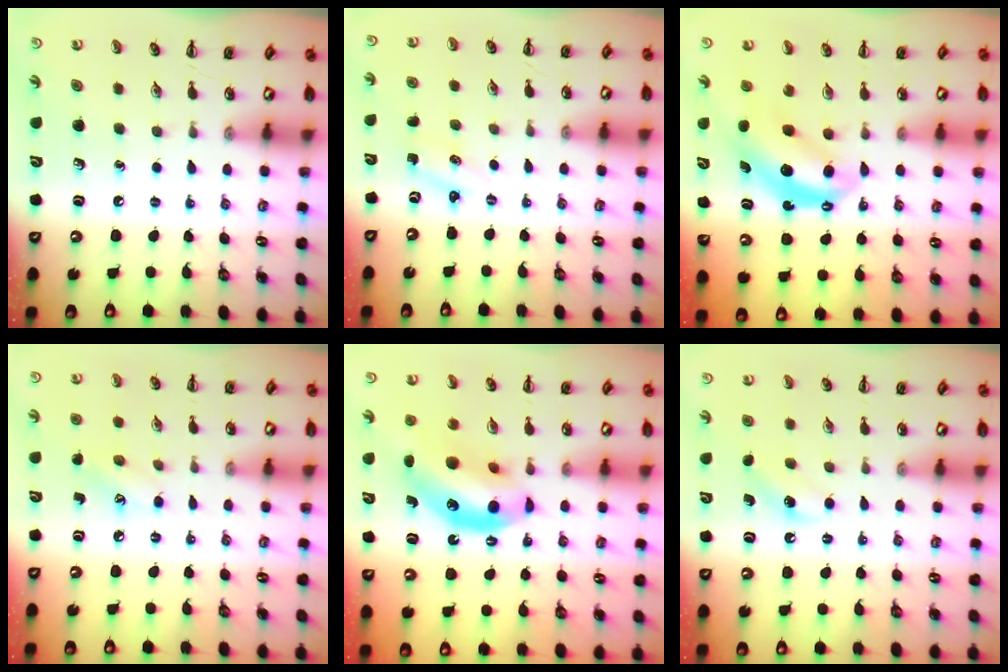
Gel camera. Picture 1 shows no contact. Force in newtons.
{"total": 1.3, "press": 1.2, "slide": 0.3}
{"total": 6.0, "press": 6.0, "slide": 0.8}
{"total": 5.9, "press": 5.7, "slide": 1.3}
{"total": 13.5, "press": 13.0, "slide": 3.5}
{"total": 4.9, "press": 4.7, "slide": 1.3}